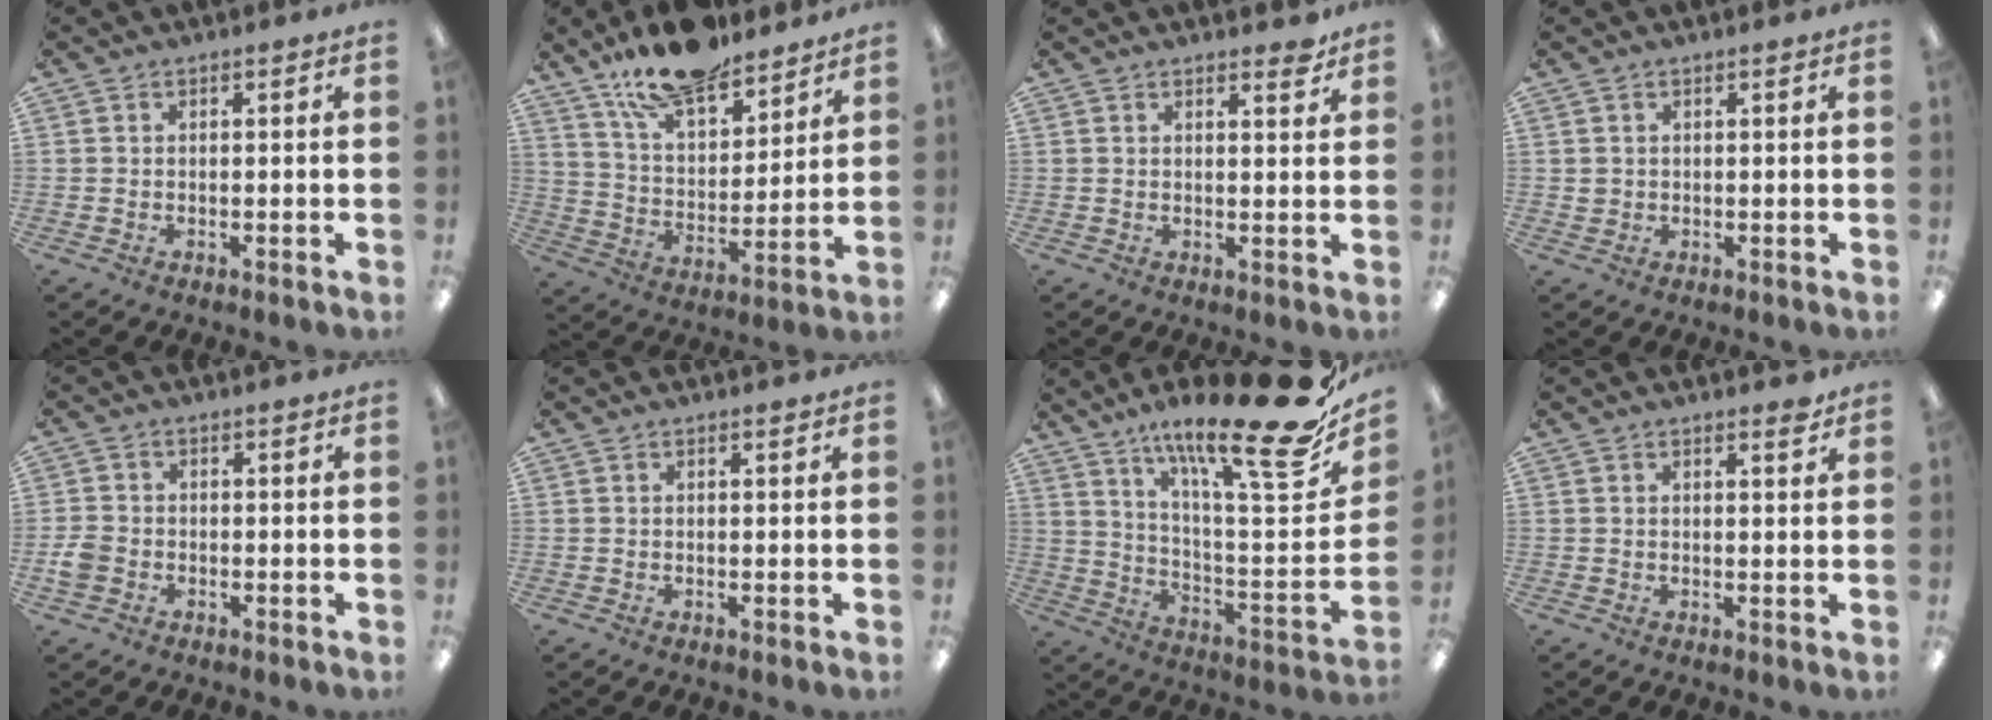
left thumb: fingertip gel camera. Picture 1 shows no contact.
{"total": 15.8, "force": [13.2, 5.7, 6.7], "torque": [-0.126, -0.076, 0.238]}
{"total": 2.8, "force": [2.3, 0.8, 1.3], "torque": [-0.005, -0.014, 0.037]}
{"total": 1.2, "force": [0.6, 1.0, 0.2], "torque": [-0.007, 0.003, 0.011]}
{"total": 3.3, "force": [-1.1, 2.7, 1.6], "torque": [-0.024, 0.009, -0.018]}
{"total": 0.6, "force": [0.5, 0.1, 0.3], "torque": [0.002, -0.002, 0.007]}
{"total": 24.8, "force": [17.3, 4.9, 17.1], "torque": [-0.255, -0.127, 0.274]}
{"total": 2.2, "force": [1.8, 0.4, 1.0], "torque": [-0.007, -0.008, 0.029]}